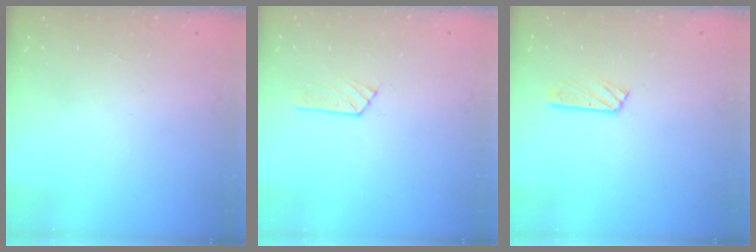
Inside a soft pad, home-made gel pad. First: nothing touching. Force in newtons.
{"total": 3.9, "press": 3.9, "slide": 0.5}
{"total": 4.6, "press": 4.5, "slide": 0.5}